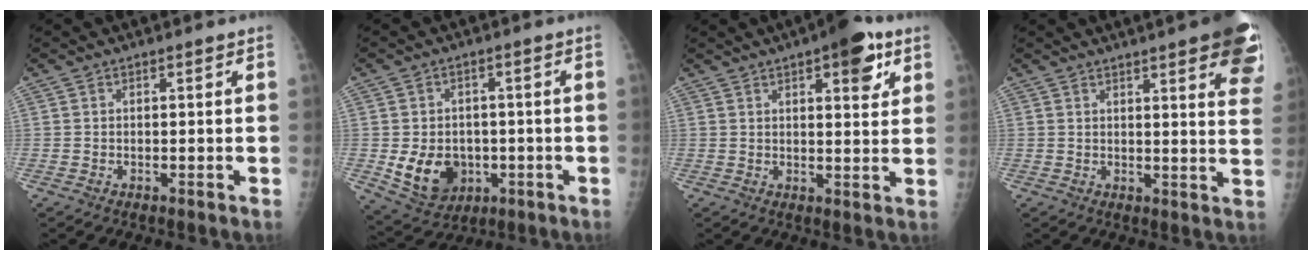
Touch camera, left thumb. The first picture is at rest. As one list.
[{"total": 9.9, "force": [-2.0, 8.0, 5.5], "torque": [-0.066, 0.002, -0.015]}, {"total": 9.0, "force": [4.6, 3.4, 6.9], "torque": [-0.068, -0.016, 0.057]}, {"total": 15.5, "force": [8.8, 3.3, 12.4], "torque": [-0.134, -0.029, 0.092]}]